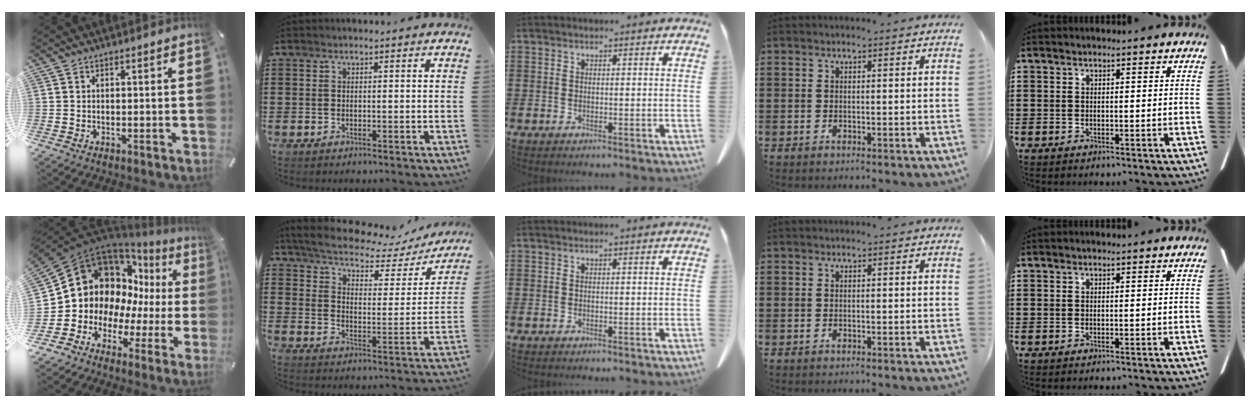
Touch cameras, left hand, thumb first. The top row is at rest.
{"thumb": {"total": 13.7, "force": [4.7, 11.8, 5.1], "torque": [-0.101, -0.061, 0.098]}, "index": {"total": 5.7, "force": [5.0, 1.2, 2.4], "torque": [-0.073, -0.030, 0.081]}}